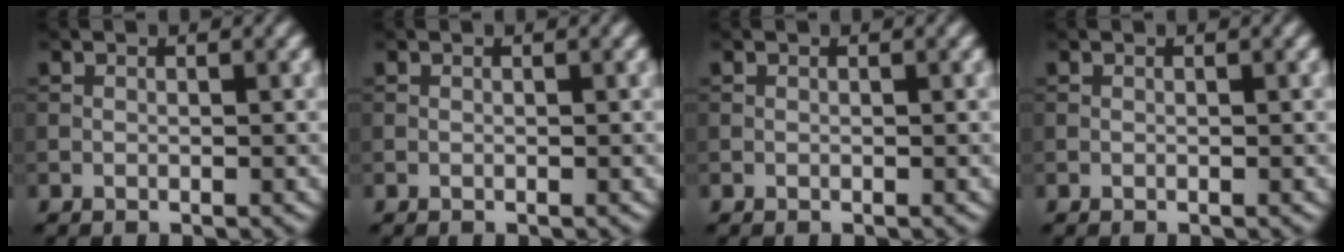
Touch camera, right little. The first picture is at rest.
{"total": 0.0}
{"total": 0.0}
{"total": 0.0}